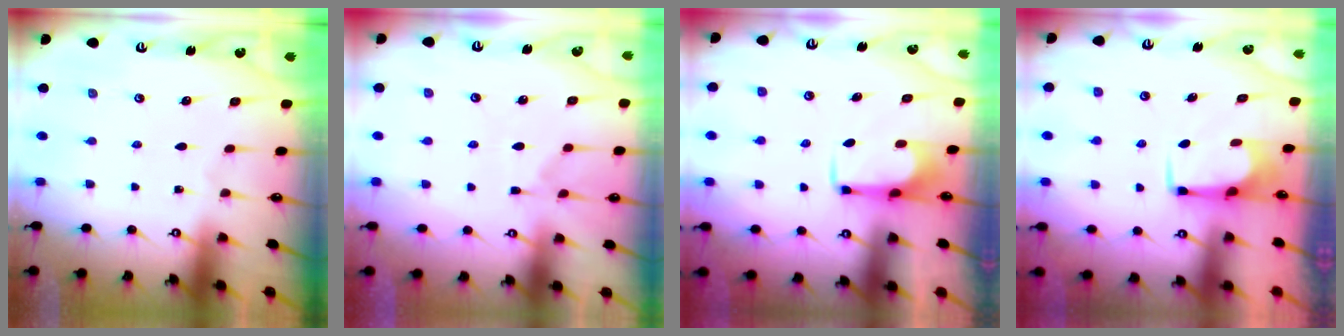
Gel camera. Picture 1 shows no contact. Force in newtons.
{"total": 1.0, "press": 0.2, "slide": 1.0}
{"total": 1.9, "press": 1.9, "slide": 0.2}
{"total": 2.7, "press": 2.6, "slide": 0.4}